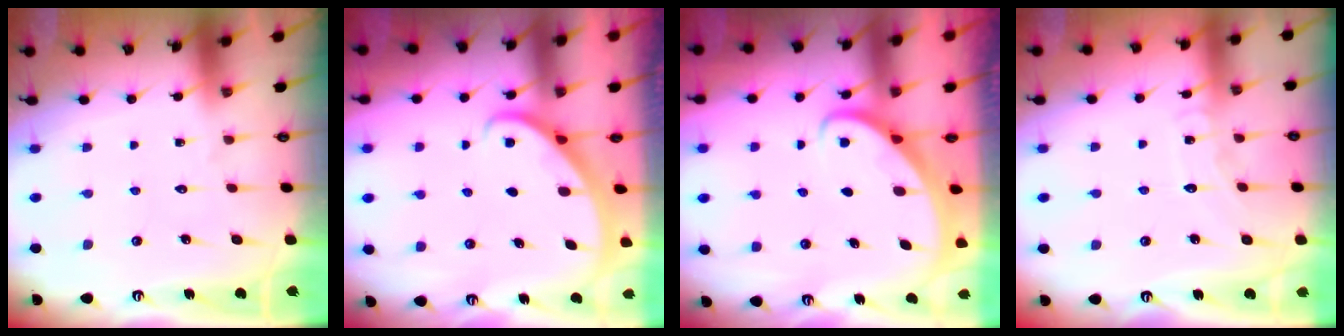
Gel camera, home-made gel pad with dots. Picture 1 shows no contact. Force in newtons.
{"total": 2.3, "press": 2.3, "slide": 0.2}
{"total": 2.6, "press": 2.5, "slide": 0.3}
{"total": 6.5, "press": 6.5, "slide": 0.6}